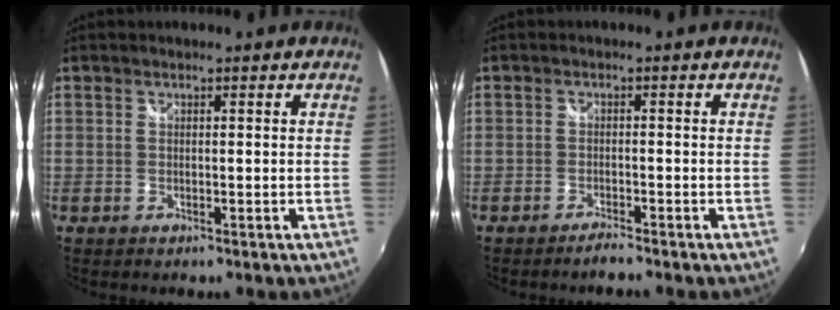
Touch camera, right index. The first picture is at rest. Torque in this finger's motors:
{"motor_torque": [0.13, -0.05, 0.15, 0.01]}